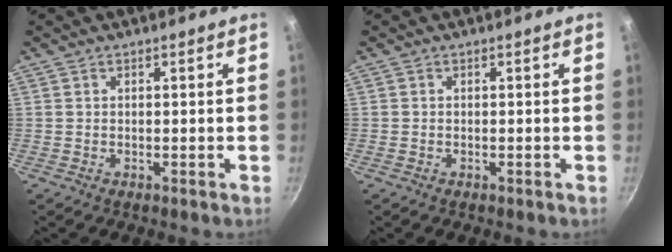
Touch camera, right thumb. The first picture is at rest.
{"total": 0.0}